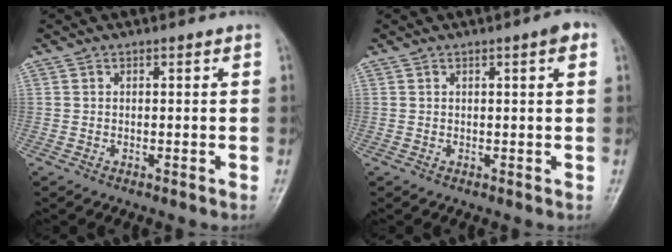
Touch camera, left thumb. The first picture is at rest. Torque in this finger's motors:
{"motor_torque": [-0.02, 0.00, 0.18, -0.16, 0.03]}